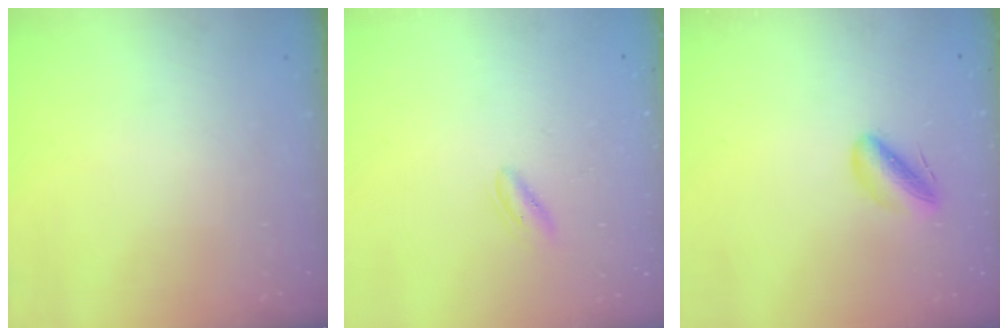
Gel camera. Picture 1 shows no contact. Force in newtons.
{"total": 1.9, "press": 1.8, "slide": 0.6}
{"total": 6.1, "press": 5.9, "slide": 1.6}